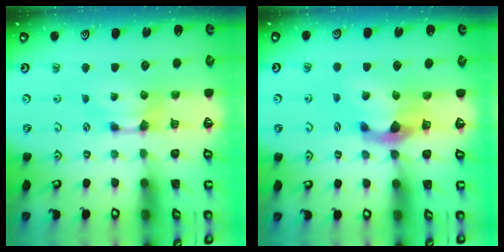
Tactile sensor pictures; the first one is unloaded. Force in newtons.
{"total": 4.9, "press": 4.4, "slide": 2.0}